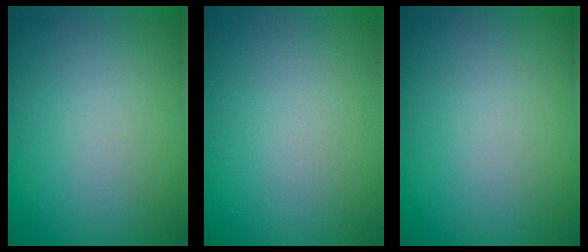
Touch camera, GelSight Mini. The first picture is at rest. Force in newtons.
{"total": 0.0}
{"total": 0.0}